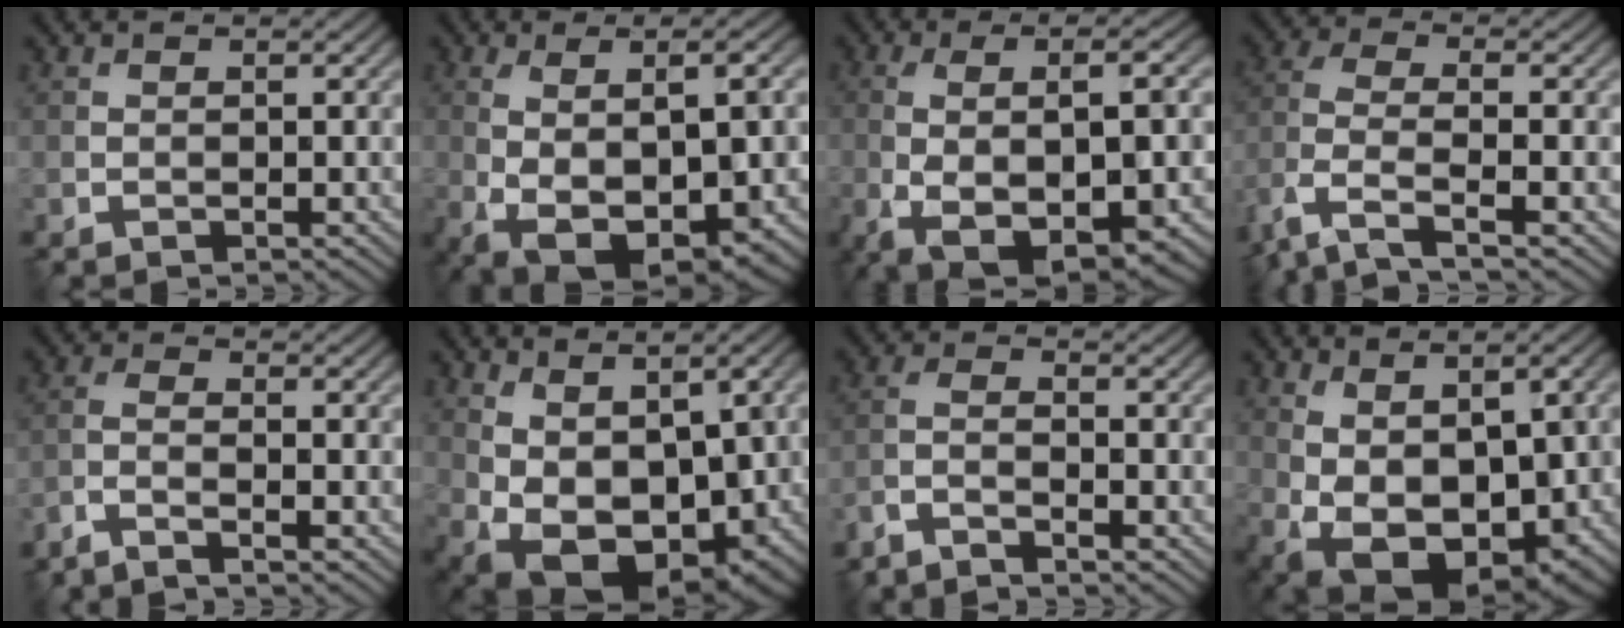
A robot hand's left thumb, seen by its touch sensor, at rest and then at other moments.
{"total": 11.9, "force": [-2.1, 4.8, 10.7], "torque": [-0.195, -0.019, -0.004]}
{"total": 12.4, "force": [-3.7, 4.4, 11.0], "torque": [-0.205, -0.020, -0.040]}
{"total": 7.1, "force": [-4.4, 2.1, 5.2], "torque": [-0.121, -0.003, -0.102]}
{"total": 3.0, "force": [-2.2, 0.3, 2.0], "torque": [-0.038, -0.001, -0.060]}
{"total": 14.2, "force": [-0.5, 8.0, 11.7], "torque": [-0.215, -0.038, 0.035]}
{"total": 3.1, "force": [-2.7, 0.3, 1.5], "torque": [-0.030, -0.001, -0.065]}
{"total": 14.2, "force": [-1.0, 7.9, 11.7], "torque": [-0.207, -0.035, 0.028]}